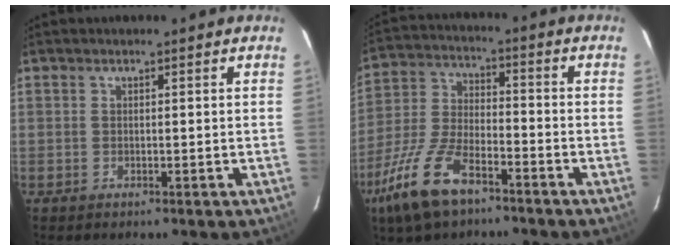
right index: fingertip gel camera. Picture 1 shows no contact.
{"total": 14.9, "force": [-9.4, 6.1, 9.9], "torque": [-0.225, -0.018, -0.183]}